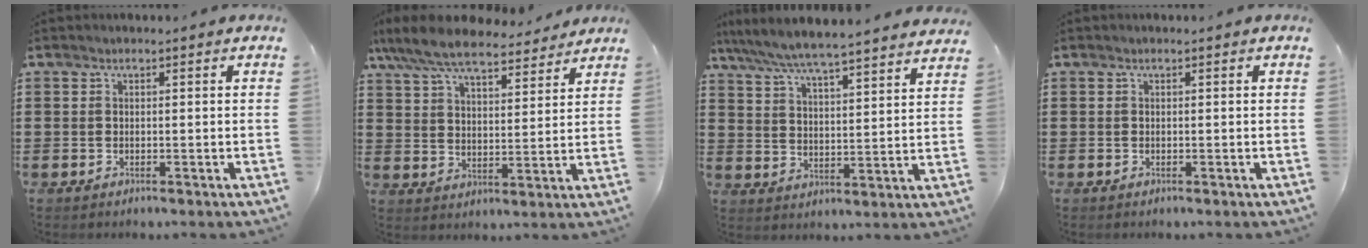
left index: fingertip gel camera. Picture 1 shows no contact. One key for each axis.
{"total": 8.5, "fx": 7.7, "fy": 1.6, "fz": 3.3, "tx": -0.097, "ty": -0.036, "tz": 0.139}
{"total": 6.2, "fx": 6.0, "fy": -0.1, "fz": 1.8, "tx": -0.062, "ty": -0.038, "tz": 0.102}
{"total": 0.0}